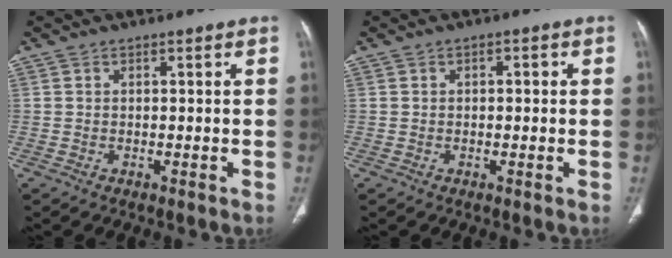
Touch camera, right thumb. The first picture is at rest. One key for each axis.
{"total": 1.5, "fx": 0.1, "fy": 0.9, "fz": 1.1, "tx": -0.006, "ty": 0.005, "tz": -0.003}